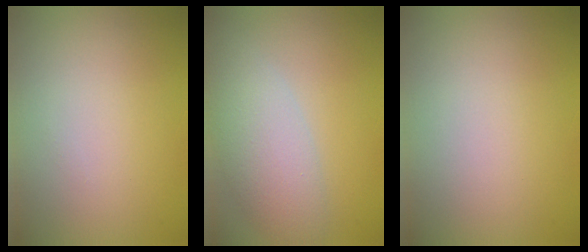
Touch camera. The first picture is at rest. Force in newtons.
{"total": 5.2, "press": 5.2, "slide": 0.5}
{"total": 0.0}